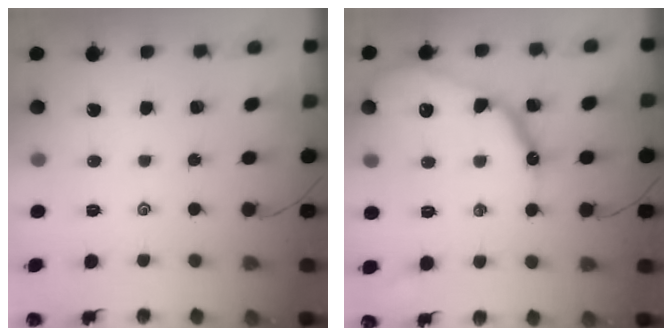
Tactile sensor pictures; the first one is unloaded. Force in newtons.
{"total": 16.0, "press": 15.9, "slide": 0.8}